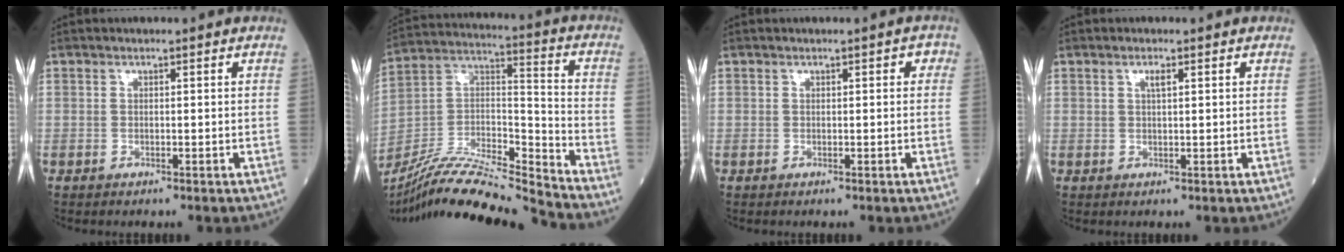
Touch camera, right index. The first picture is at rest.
{"total": 19.8, "force": [-18.6, -0.3, 6.9], "torque": [-0.138, 0.019, -0.330]}
{"total": 1.3, "force": [0.3, 0.8, 1.0], "torque": [-0.004, 0.016, 0.001]}
{"total": 1.3, "force": [0.6, 0.2, 1.1], "torque": [-0.022, 0.000, 0.009]}